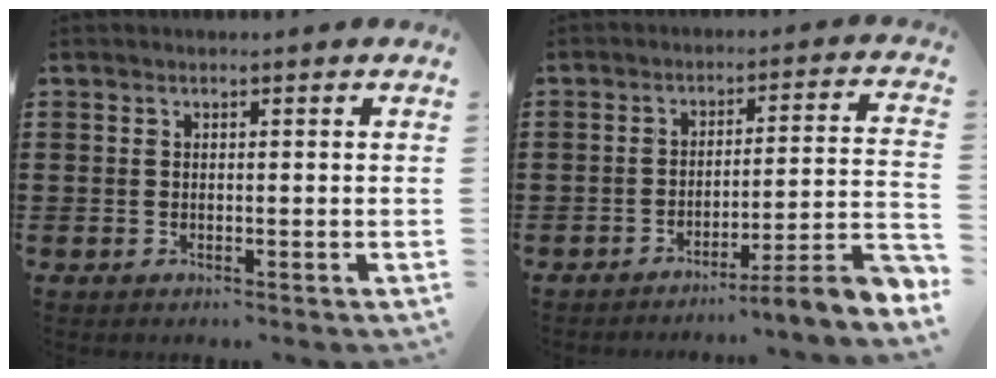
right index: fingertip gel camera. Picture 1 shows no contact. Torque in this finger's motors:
{"motor_torque": [1.36, -0.78, 0.16, 0.07]}